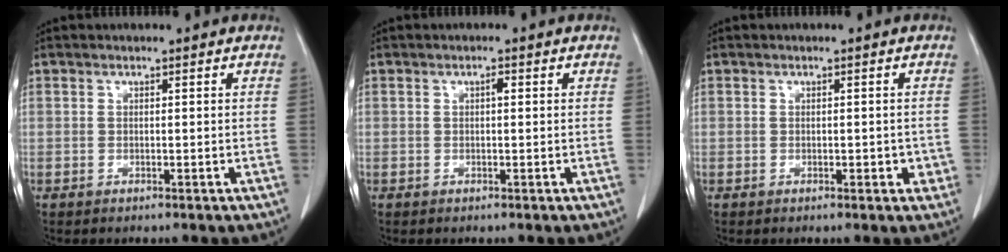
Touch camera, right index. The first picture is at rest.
{"total": 0.9, "force": [0.2, 0.3, 0.8], "torque": [-0.012, 0.003, 0.001]}
{"total": 1.9, "force": [-0.4, 1.2, 1.5], "torque": [-0.009, 0.007, 0.001]}